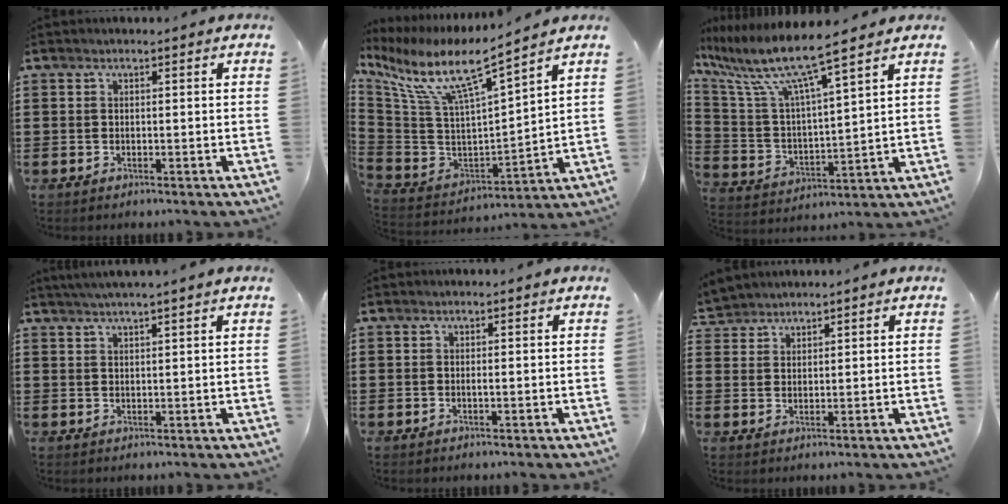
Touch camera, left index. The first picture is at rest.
{"total": 10.3, "force": [6.6, 1.4, 7.9], "torque": [-0.174, -0.047, 0.106]}
{"total": 9.2, "force": [7.6, 0.0, 5.2], "torque": [-0.137, -0.050, 0.121]}
{"total": 2.3, "force": [2.0, -0.6, 1.0], "torque": [-0.022, 0.000, 0.037]}
{"total": 0.5, "force": [0.0, 0.0, 0.5], "torque": [-0.010, -0.003, 0.001]}
{"total": 2.4, "force": [2.3, 0.6, -0.2], "torque": [-0.005, -0.002, 0.047]}